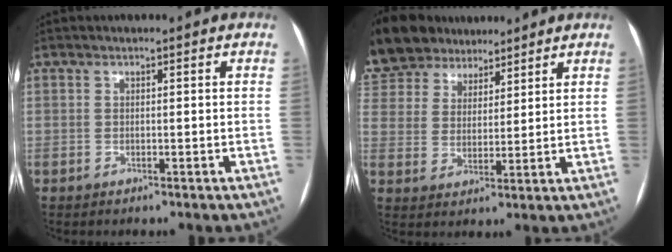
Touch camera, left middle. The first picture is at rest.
{"total": 17.0, "force": [13.5, 8.7, 5.6], "torque": [-0.145, 0.050, 0.246]}